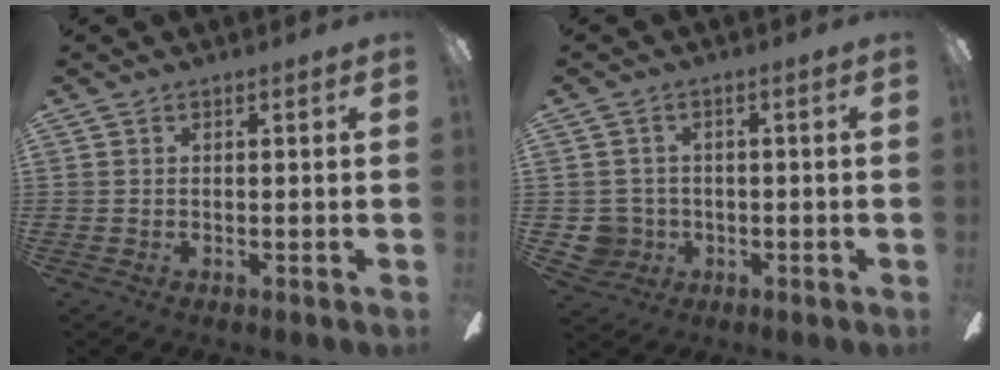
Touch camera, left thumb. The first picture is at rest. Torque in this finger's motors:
{"motor_torque": [-0.02, 0.02, 0.08, -0.21, 0.00]}